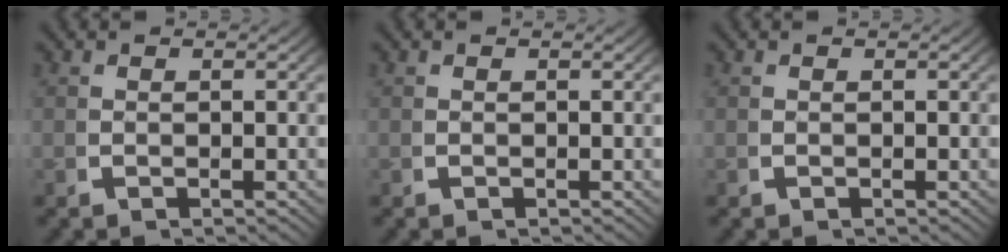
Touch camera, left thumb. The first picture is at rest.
{"total": 0.0}
{"total": 0.0}